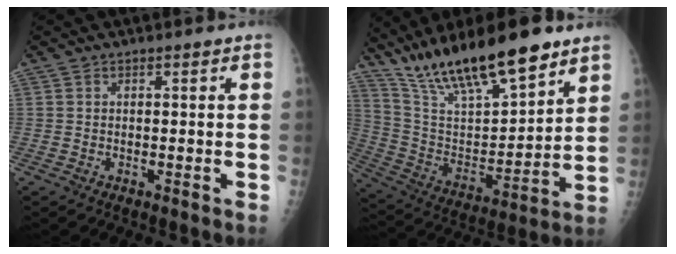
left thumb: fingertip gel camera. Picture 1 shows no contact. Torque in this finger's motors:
{"motor_torque": [0.35, 0.22, 1.44, -1.34, 0.40]}